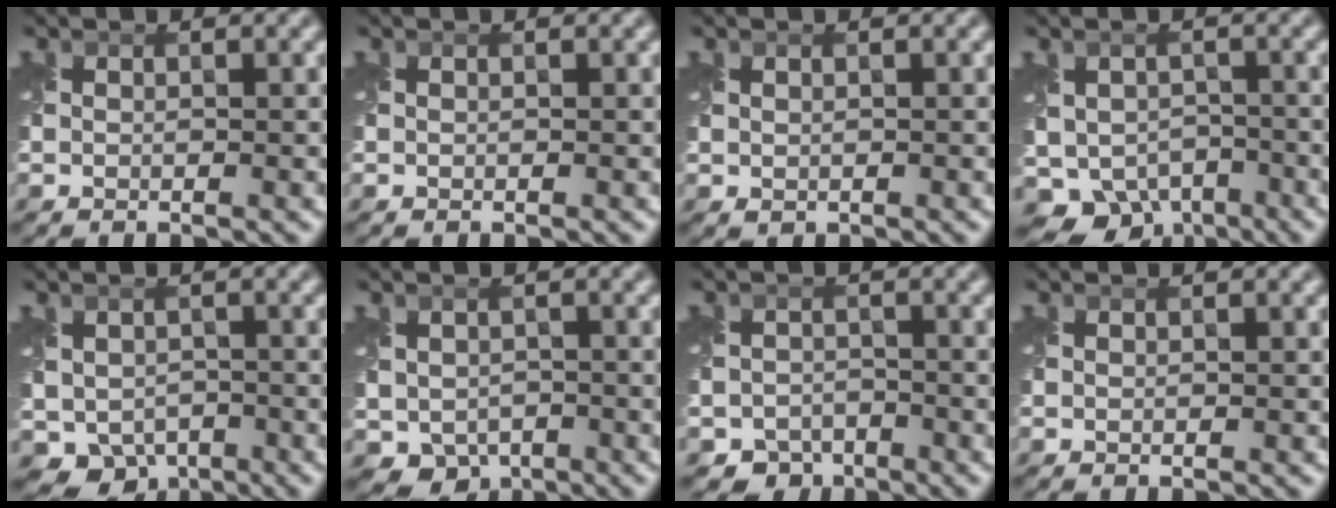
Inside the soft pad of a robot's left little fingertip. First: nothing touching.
{"total": 0.0}
{"total": 0.6, "force": [0.3, 0.4, 0.3], "torque": [-0.012, -0.001, 0.011]}
{"total": 7.6, "force": [-4.4, 5.4, 3.1], "torque": [-0.043, -0.015, -0.063]}
{"total": 5.8, "force": [-2.6, 4.7, 2.3], "torque": [-0.031, -0.017, -0.033]}
{"total": 4.6, "force": [-1.6, 3.8, 2.0], "torque": [-0.039, -0.016, -0.017]}
{"total": 3.3, "force": [-2.5, 2.1, 0.4], "torque": [0.003, -0.005, -0.046]}
{"total": 0.0}